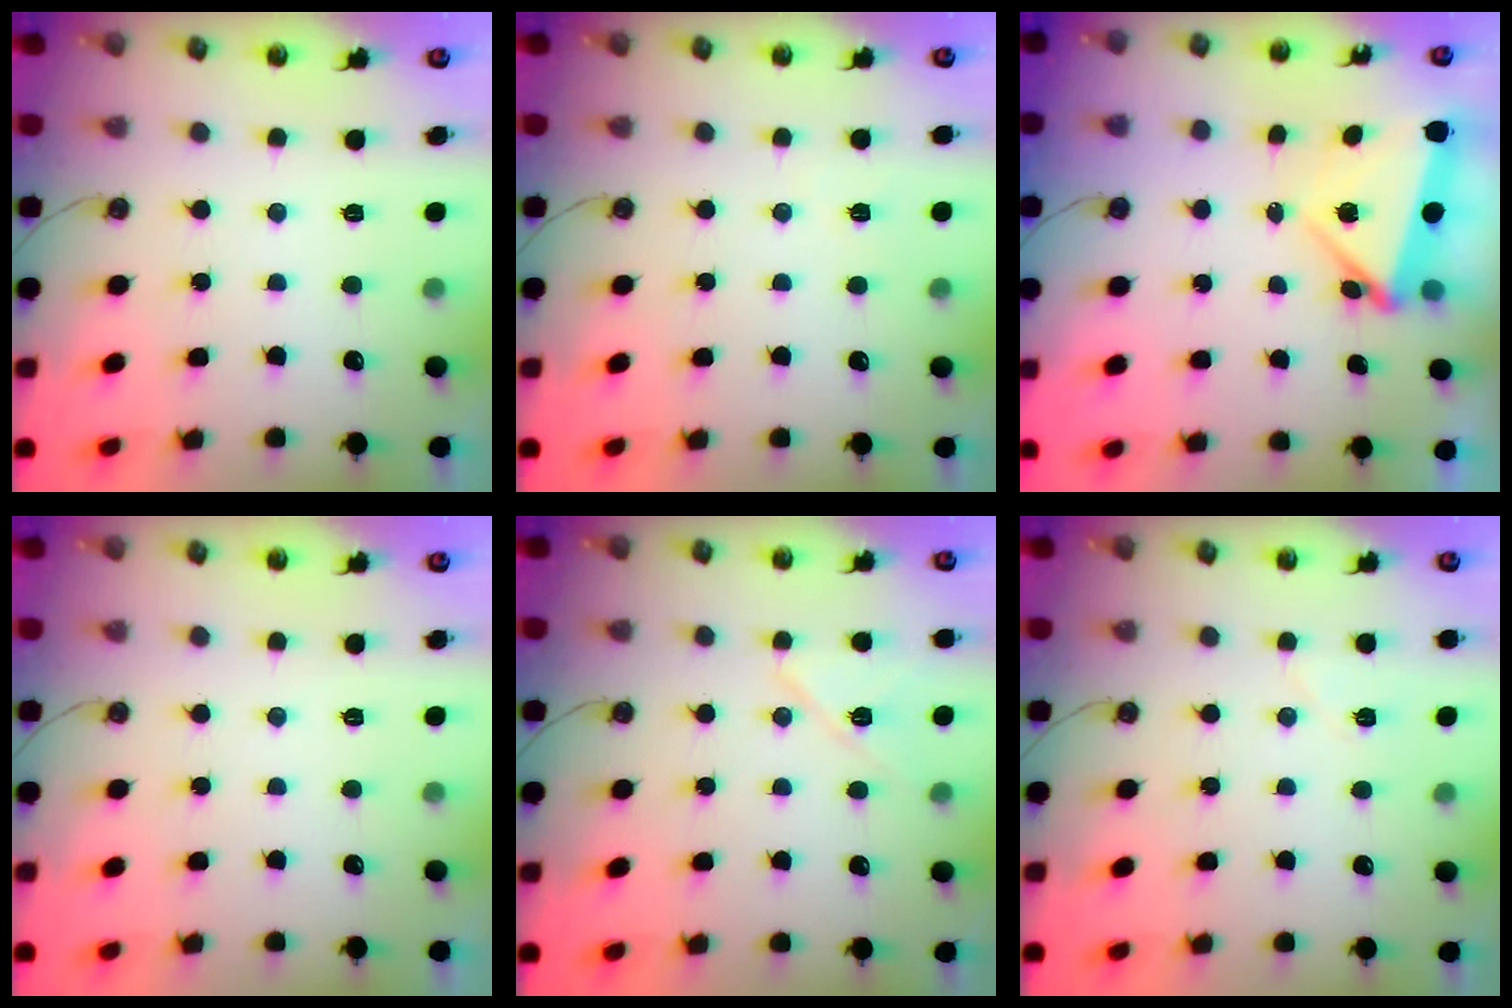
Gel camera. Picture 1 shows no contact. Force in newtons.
{"total": 2.7, "press": 2.5, "slide": 1.0}
{"total": 6.5, "press": 6.5, "slide": 0.6}
{"total": 0.0}
{"total": 9.0, "press": 8.9, "slide": 1.5}
{"total": 4.6, "press": 4.3, "slide": 1.6}